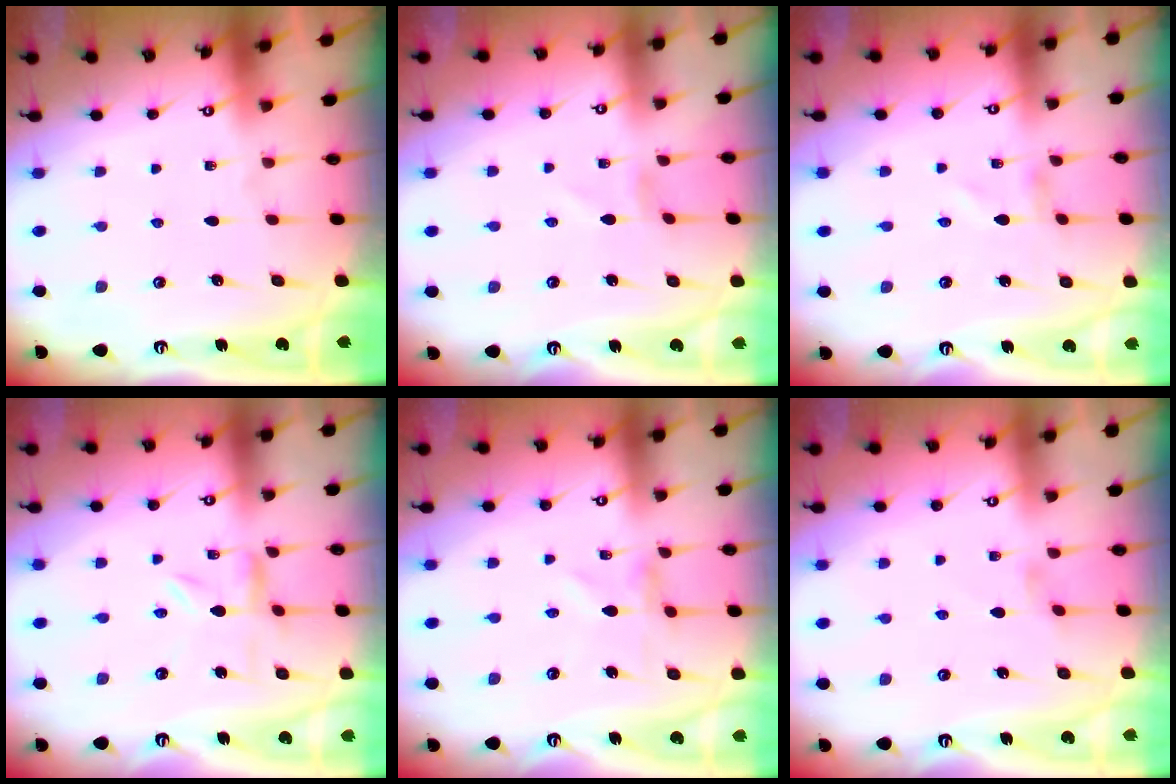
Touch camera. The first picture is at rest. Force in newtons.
{"total": 0.5, "press": 0.5, "slide": 0.1}
{"total": 0.9, "press": 0.9, "slide": 0.1}
{"total": 1.8, "press": 1.8, "slide": 0.3}
{"total": 0.0}
{"total": 0.0}